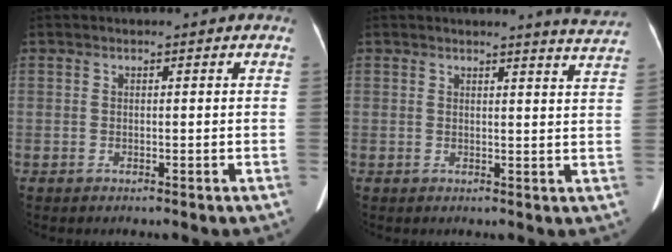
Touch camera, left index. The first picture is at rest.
{"total": 5.4, "force": [5.2, -1.1, 0.8], "torque": [-0.016, -0.040, 0.041]}